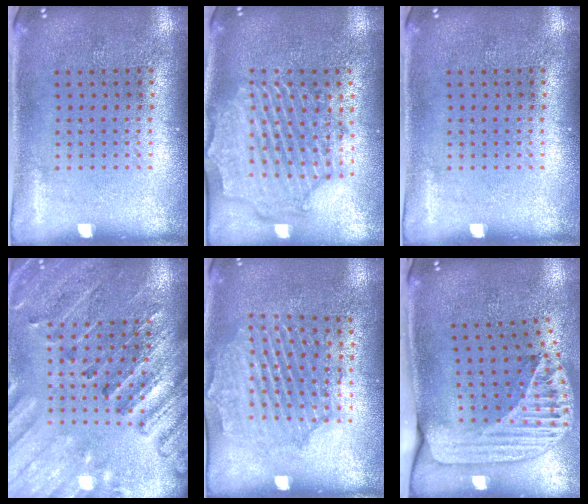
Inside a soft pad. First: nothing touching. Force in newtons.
{"total": 2.3, "press": 2.2, "slide": 0.8}
{"total": 0.0}
{"total": 2.6, "press": 2.6, "slide": 0.4}
{"total": 1.6, "press": 1.6, "slide": 0.2}
{"total": 2.6, "press": 1.8, "slide": 1.8}